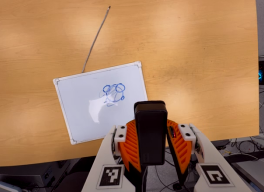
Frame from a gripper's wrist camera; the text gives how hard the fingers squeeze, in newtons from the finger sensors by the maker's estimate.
{"total": 7.9, "left": 6.8, "right": 8.9}